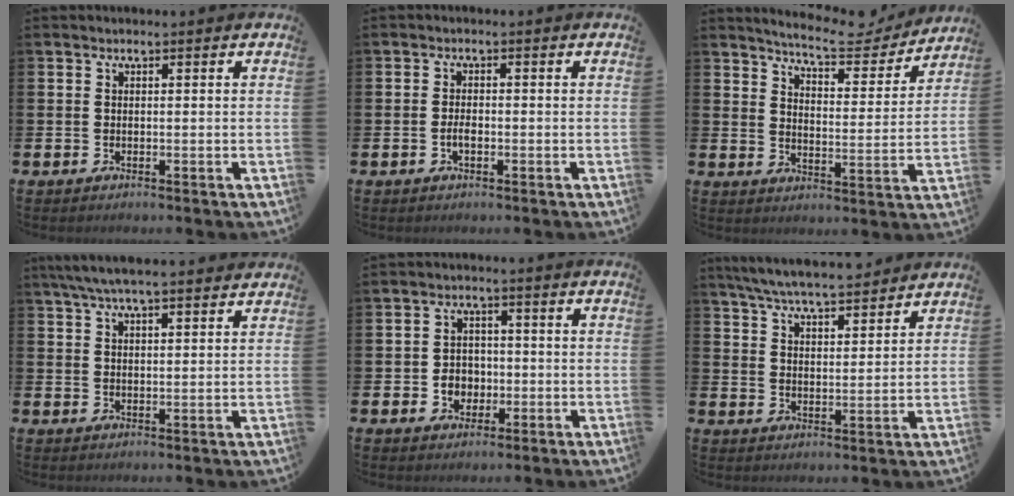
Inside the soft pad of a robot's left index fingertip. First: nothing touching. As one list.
[{"total": 1.6, "force": [-0.5, 0.8, 1.3], "torque": [-0.021, 0.001, -0.012]}, {"total": 7.1, "force": [6.7, 1.1, 2.0], "torque": [-0.039, -0.049, 0.110]}, {"total": 5.5, "force": [5.0, 0.6, 2.3], "torque": [-0.054, -0.009, 0.091]}, {"total": 3.5, "force": [-0.8, 3.0, 1.4], "torque": [-0.015, -0.002, -0.023]}, {"total": 6.6, "force": [6.4, 0.4, 1.6], "torque": [-0.049, -0.034, 0.114]}]